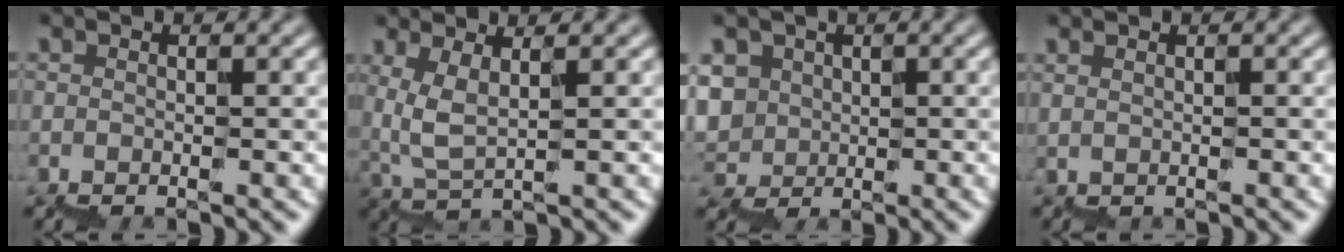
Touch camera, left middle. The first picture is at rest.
{"total": 2.6, "force": [2.3, 0.1, 1.1], "torque": [-0.035, 0.010, 0.047]}
{"total": 3.7, "force": [1.4, 3.4, -0.3], "torque": [-0.002, 0.024, 0.023]}
{"total": 0.6, "force": [0.6, -0.1, 0.0], "torque": [0.011, 0.000, 0.010]}